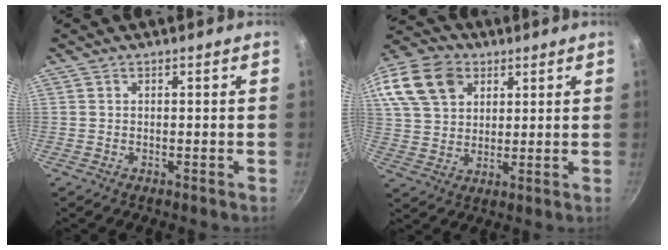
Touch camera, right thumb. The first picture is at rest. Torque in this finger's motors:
{"motor_torque": [0.48, 3.27, 0.77, -0.14, 0.09]}